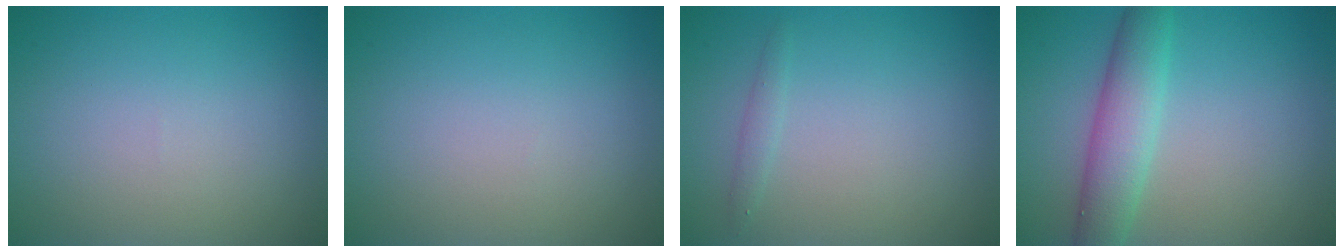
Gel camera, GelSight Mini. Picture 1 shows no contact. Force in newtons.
{"total": 0.0}
{"total": 0.8, "press": 0.8, "slide": 0.1}
{"total": 4.5, "press": 4.5, "slide": 0.0}